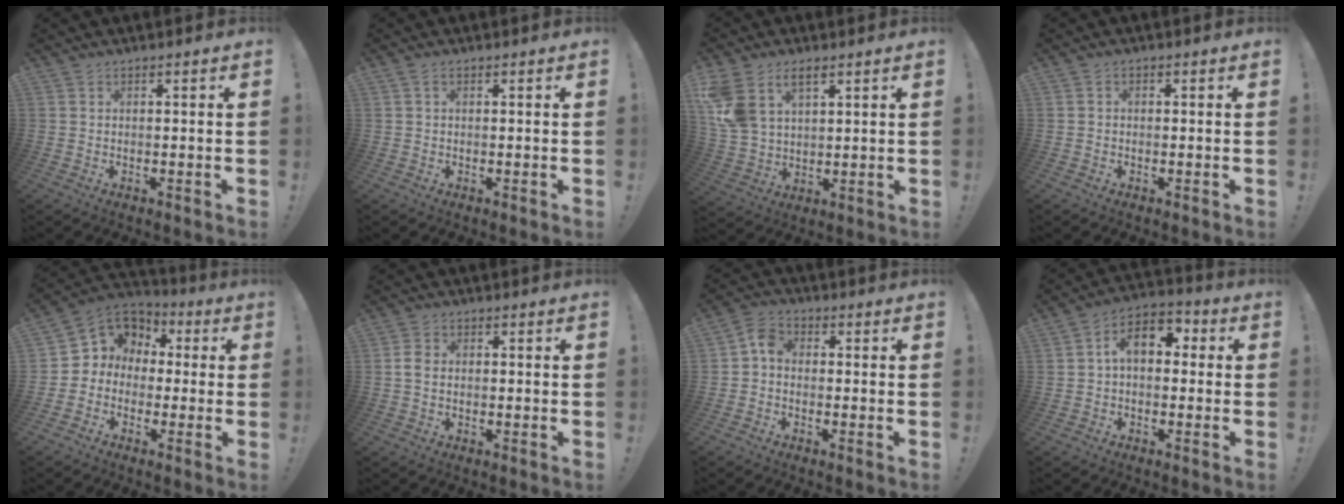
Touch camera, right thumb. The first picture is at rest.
{"total": 1.3, "force": [0.4, 0.7, 1.0], "torque": [-0.020, 0.004, 0.008]}
{"total": 11.1, "force": [6.1, 7.1, 6.0], "torque": [-0.135, -0.020, 0.122]}
{"total": 1.0, "force": [-0.6, 0.6, 0.4], "torque": [-0.008, 0.003, -0.011]}
{"total": 6.9, "force": [-0.1, 6.7, 1.6], "torque": [-0.020, -0.001, 0.006]}
{"total": 3.3, "force": [-0.3, 2.4, 2.3], "torque": [-0.032, 0.009, -0.006]}
{"total": 4.8, "force": [-0.9, 3.5, 3.2], "torque": [-0.064, 0.018, -0.015]}
{"total": 8.8, "force": [1.5, 5.5, 6.8], "torque": [-0.112, 0.011, 0.031]}